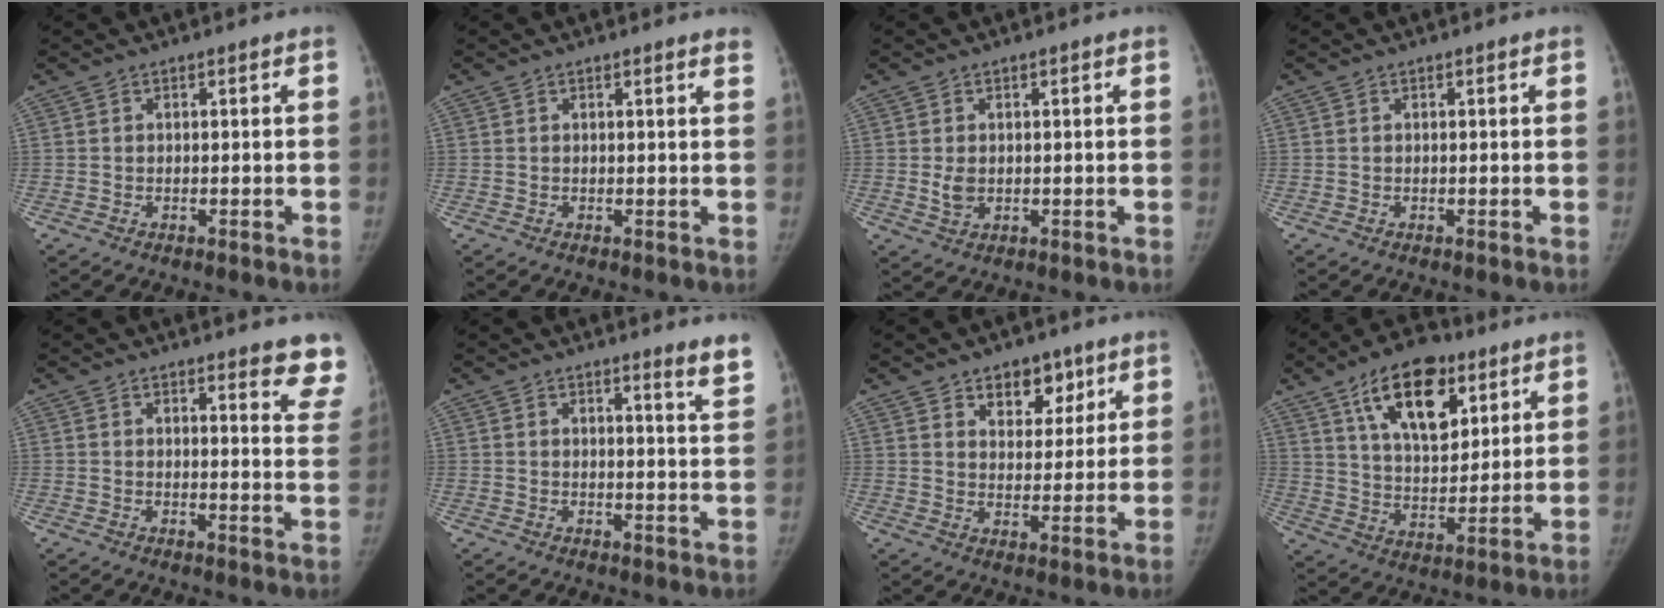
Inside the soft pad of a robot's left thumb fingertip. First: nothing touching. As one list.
[{"total": 1.6, "force": [1.4, 0.1, 0.8], "torque": [-0.008, -0.004, 0.009]}, {"total": 2.5, "force": [0.1, 1.9, 1.6], "torque": [-0.022, -0.004, 0.006]}, {"total": 0.0}, {"total": 9.3, "force": [8.2, 1.9, 3.8], "torque": [-0.007, -0.055, 0.068]}, {"total": 4.6, "force": [3.9, -0.1, 2.5], "torque": [-0.030, -0.035, 0.037]}, {"total": 7.9, "force": [4.8, 5.0, 3.7], "torque": [-0.012, -0.024, 0.074]}, {"total": 17.3, "force": [9.0, 8.9, 11.7], "torque": [-0.143, -0.036, 0.155]}]